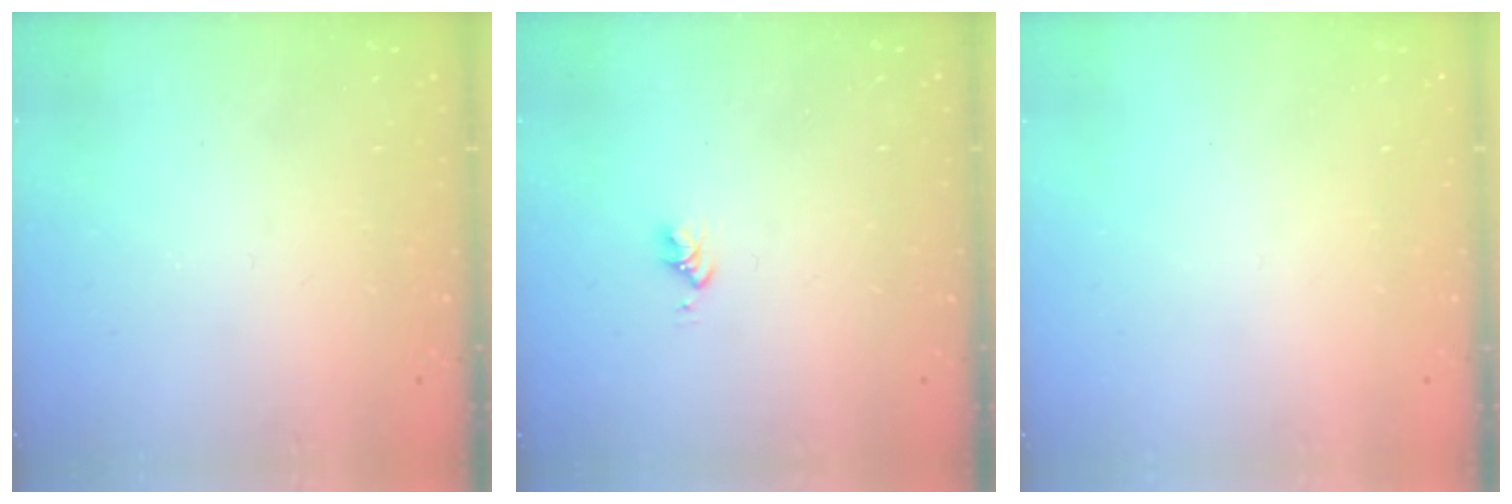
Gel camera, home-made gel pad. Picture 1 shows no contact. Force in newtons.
{"total": 2.6, "press": 2.6, "slide": 0.4}
{"total": 0.0}